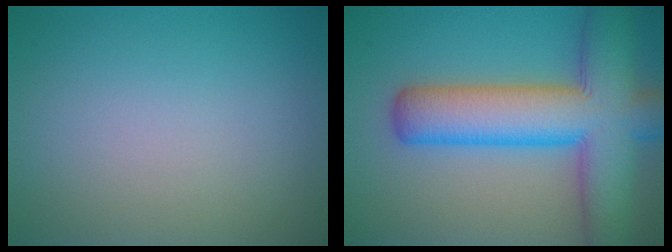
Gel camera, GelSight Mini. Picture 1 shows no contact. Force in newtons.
{"total": 11.3, "press": 11.3, "slide": 0.5}